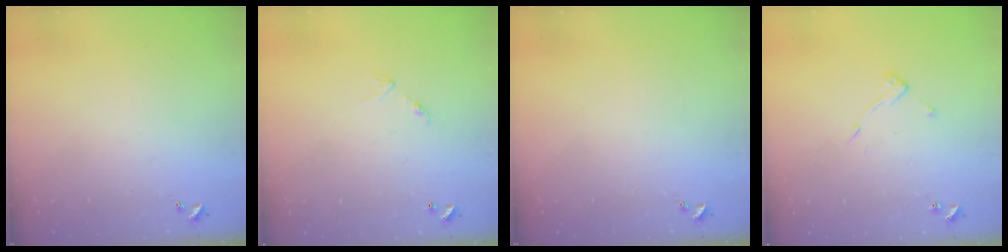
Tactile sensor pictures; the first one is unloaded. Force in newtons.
{"total": 5.8, "press": 5.8, "slide": 0.4}
{"total": 0.0}
{"total": 7.5, "press": 7.5, "slide": 0.5}